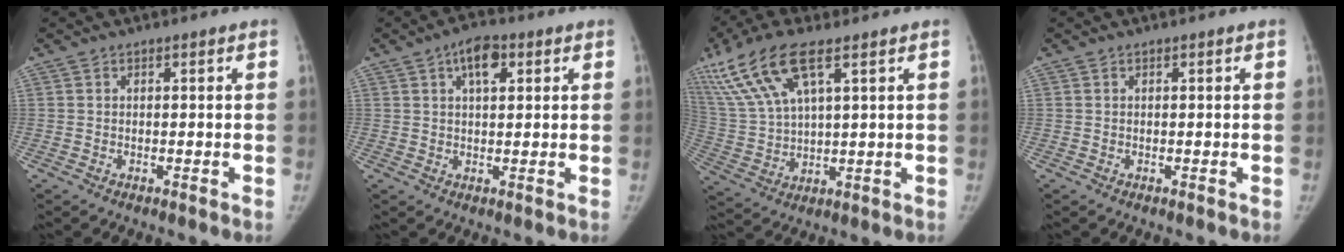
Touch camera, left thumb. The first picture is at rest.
{"total": 5.7, "force": [2.4, 2.9, 4.4], "torque": [-0.056, 0.002, 0.033]}
{"total": 14.2, "force": [7.8, 4.7, 10.9], "torque": [-0.243, -0.013, 0.158]}
{"total": 0.0}